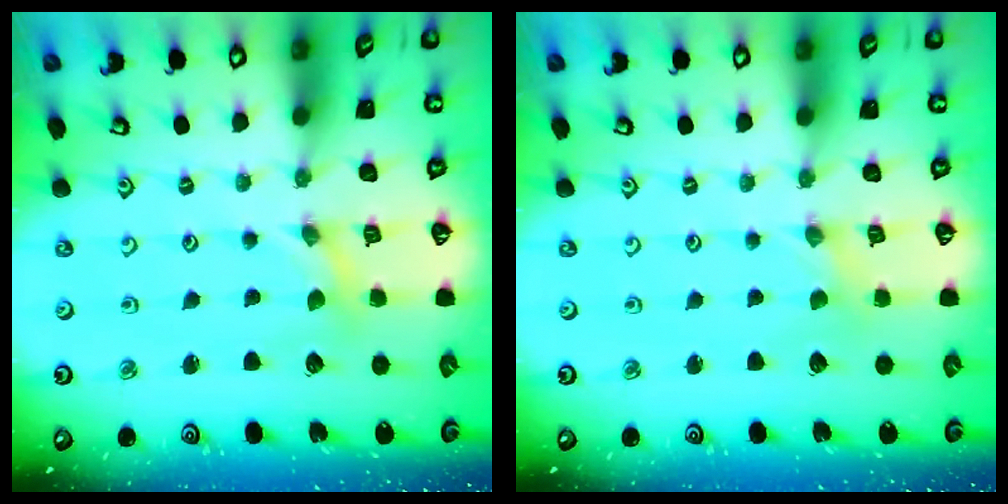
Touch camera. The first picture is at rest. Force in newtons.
{"total": 0.0}